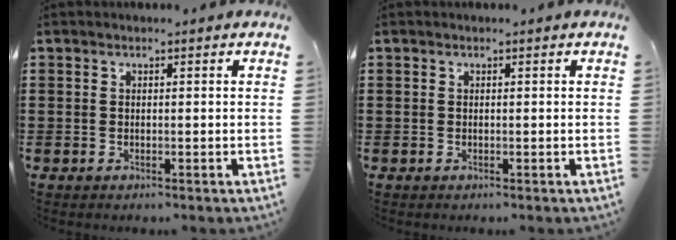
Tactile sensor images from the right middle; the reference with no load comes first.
{"total": 0.0}